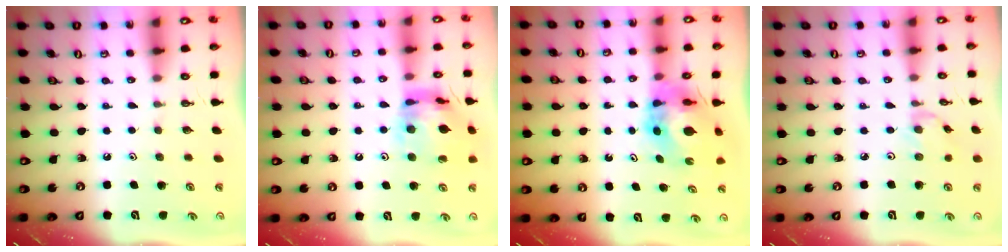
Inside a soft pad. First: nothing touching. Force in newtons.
{"total": 14.2, "press": 14.1, "slide": 1.5}
{"total": 8.9, "press": 8.8, "slide": 1.0}
{"total": 0.7, "press": 0.6, "slide": 0.4}